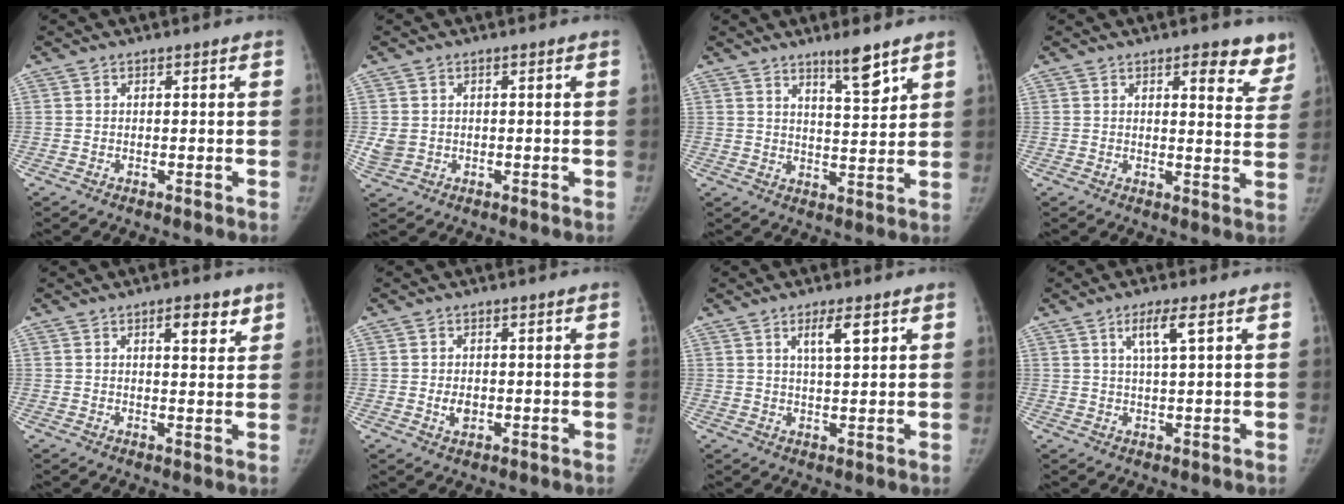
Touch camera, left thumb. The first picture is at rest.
{"total": 2.9, "force": [0.0, 2.5, 1.3], "torque": [-0.026, 0.002, 0.005]}
{"total": 6.3, "force": [4.6, 0.8, 4.3], "torque": [-0.058, -0.038, 0.075]}
{"total": 7.9, "force": [5.7, 2.8, 4.7], "torque": [-0.021, -0.032, 0.061]}
{"total": 5.0, "force": [3.0, 1.8, 3.6], "torque": [-0.037, -0.016, 0.041]}
{"total": 2.2, "force": [-0.2, 1.4, 1.7], "torque": [-0.023, -0.001, -0.001]}
{"total": 4.9, "force": [2.4, 1.1, 4.1], "torque": [-0.064, -0.014, 0.044]}
{"total": 4.6, "force": [2.1, 0.3, 4.1], "torque": [-0.081, -0.006, 0.042]}